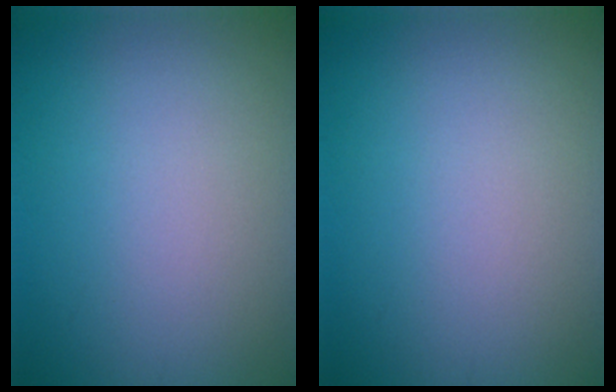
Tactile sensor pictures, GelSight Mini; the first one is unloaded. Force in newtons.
{"total": 0.0}